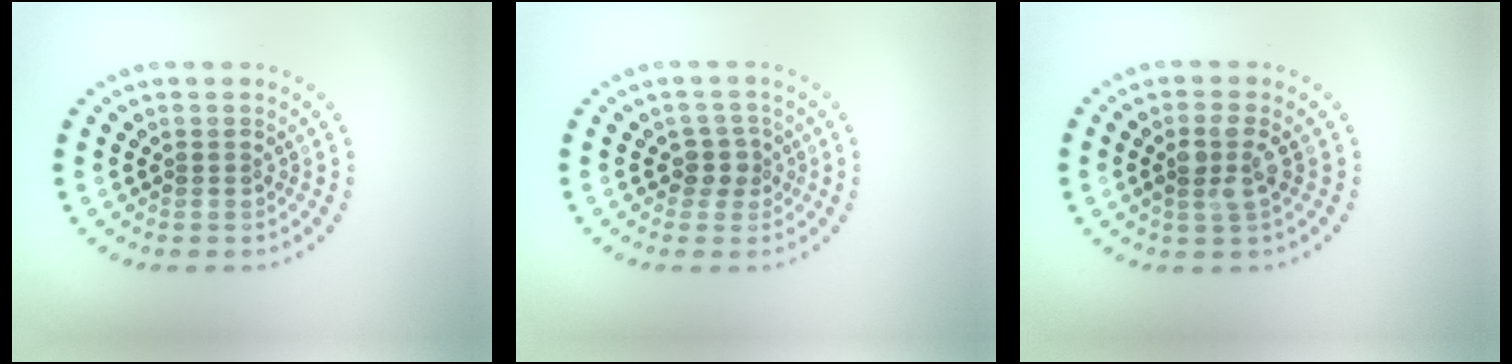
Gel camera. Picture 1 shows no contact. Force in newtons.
{"total": 1.7, "press": 1.4, "slide": 1.0}
{"total": 2.2, "press": 2.0, "slide": 1.0}